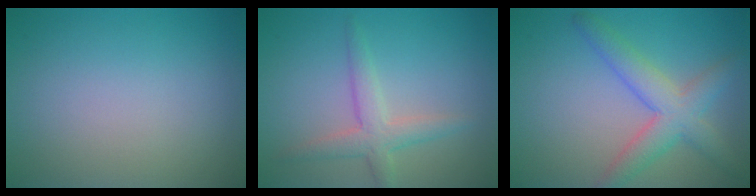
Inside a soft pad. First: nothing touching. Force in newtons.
{"total": 2.9, "press": 2.9, "slide": 0.2}
{"total": 4.6, "press": 4.6, "slide": 0.2}